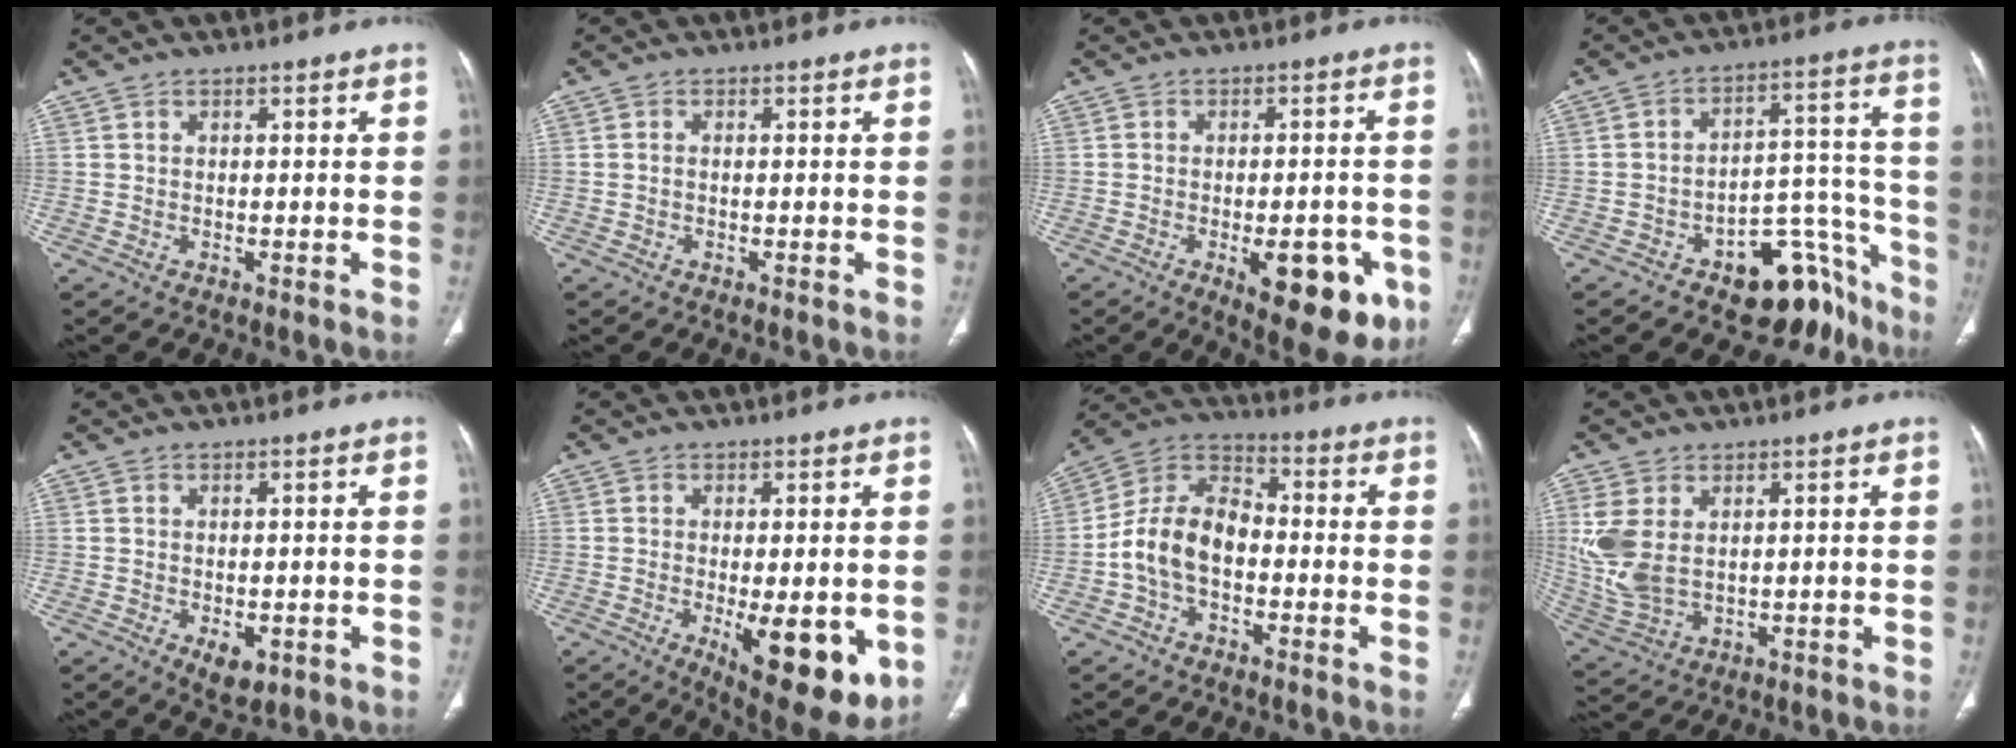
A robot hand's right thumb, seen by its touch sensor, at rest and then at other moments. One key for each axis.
{"total": 0.6, "fx": -0.2, "fy": 0.4, "fz": 0.5, "tx": -0.008, "ty": 0.001, "tz": -0.006}
{"total": 13.5, "fx": -5.2, "fy": 5.7, "fz": 11.1, "tx": -0.117, "ty": 0.005, "tz": -0.057}
{"total": 14.9, "fx": -9.4, "fy": 8.3, "fz": 8.0, "tx": -0.042, "ty": 0.097, "tz": -0.126}
{"total": 4.1, "fx": -1.3, "fy": 2.3, "fz": 3.1, "tx": -0.040, "ty": -0.006, "tz": -0.009}
{"total": 13.9, "fx": -3.4, "fy": 5.1, "fz": 12.4, "tx": -0.159, "ty": -0.024, "tz": -0.034}
{"total": 11.7, "fx": -2.4, "fy": 7.7, "fz": 8.5, "tx": -0.148, "ty": 0.041, "tz": -0.057}
{"total": 9.9, "fx": 2.0, "fy": 6.2, "fz": 7.5, "tx": -0.178, "ty": -0.007, "tz": 0.056}